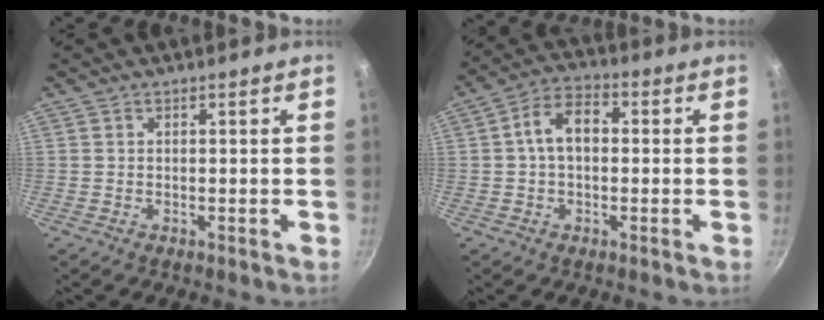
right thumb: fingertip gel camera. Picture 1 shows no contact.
{"total": 8.0, "force": [0.5, 5.2, 6.0], "torque": [-0.086, 0.027, -0.004]}